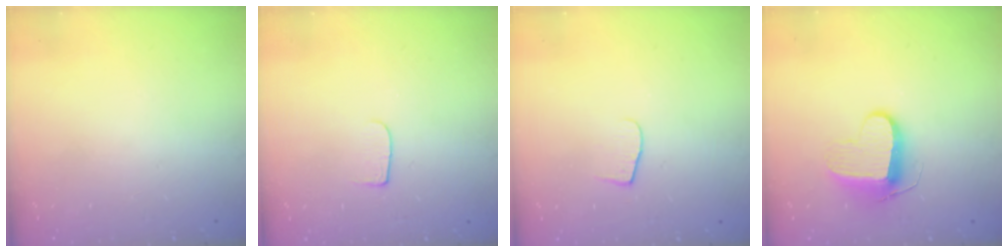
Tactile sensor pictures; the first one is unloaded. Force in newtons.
{"total": 5.3, "press": 5.2, "slide": 0.6}
{"total": 6.6, "press": 6.6, "slide": 0.5}
{"total": 9.2, "press": 9.2, "slide": 0.3}